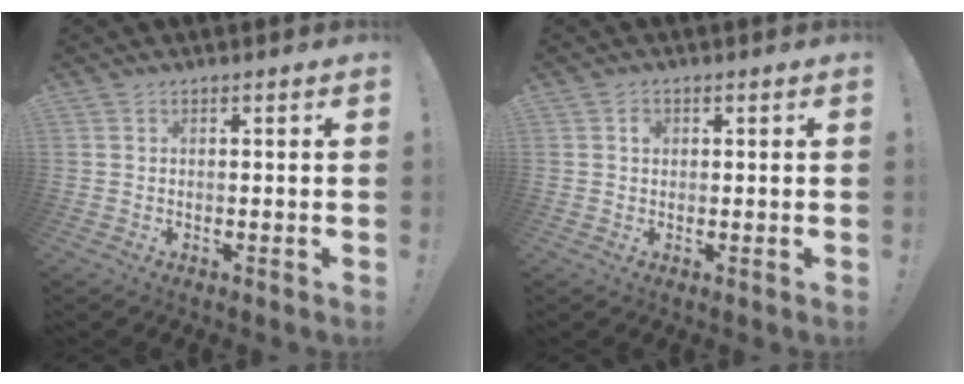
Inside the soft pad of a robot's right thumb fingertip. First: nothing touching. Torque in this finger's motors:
{"motor_torque": [0.23, 0.60, 0.50, -0.04, -0.02]}